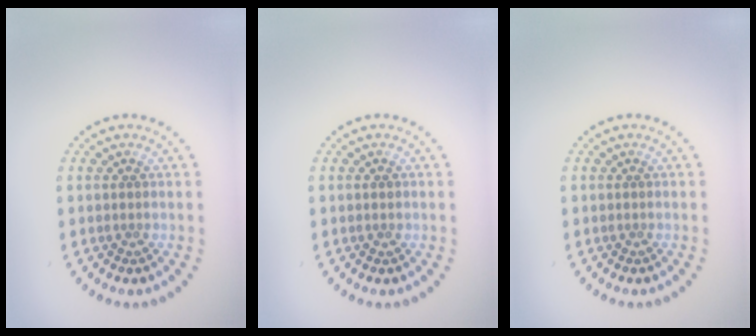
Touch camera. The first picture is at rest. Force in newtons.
{"total": 0.8, "press": 0.8, "slide": 0.1}
{"total": 0.0}